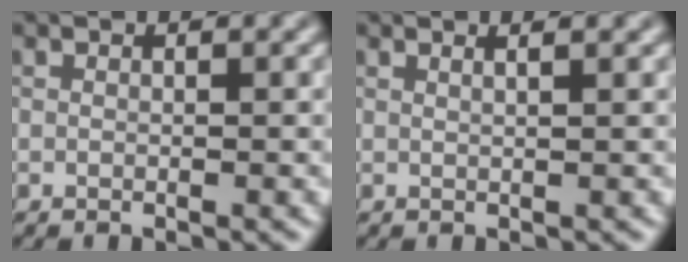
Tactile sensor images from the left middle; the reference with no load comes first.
{"total": 2.5, "force": [1.4, 1.2, 1.7], "torque": [0.002, 0.004, -0.010]}